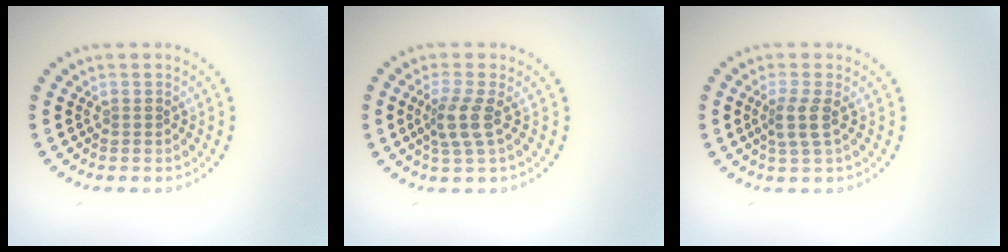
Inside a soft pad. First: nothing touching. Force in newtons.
{"total": 2.7, "press": 2.1, "slide": 1.7}
{"total": 2.2, "press": 1.7, "slide": 1.3}